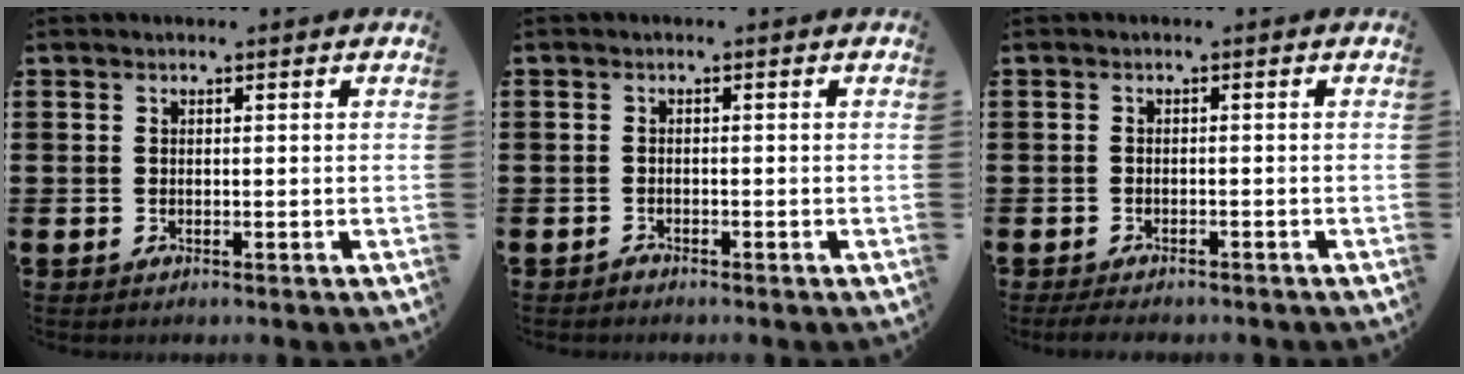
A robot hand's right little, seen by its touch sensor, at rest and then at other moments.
{"total": 0.7, "force": [-0.7, 0.1, 0.0], "torque": [-0.002, -0.002, -0.014]}
{"total": 1.1, "force": [-1.0, 0.3, 0.4], "torque": [-0.009, -0.001, -0.021]}